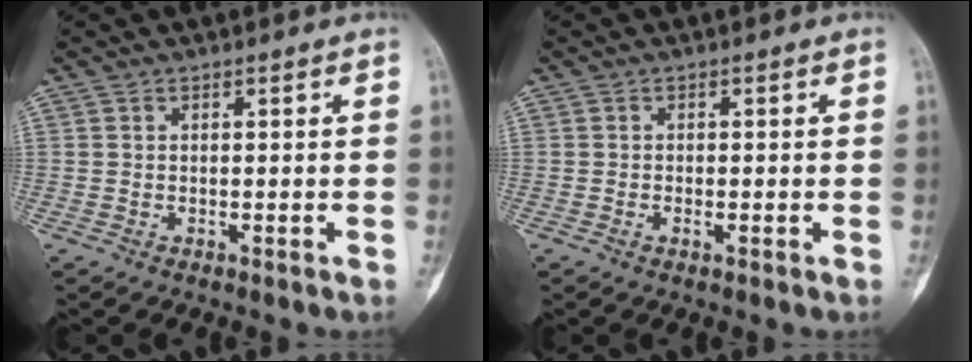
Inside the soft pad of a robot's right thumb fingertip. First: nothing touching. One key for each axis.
{"total": 1.0, "fx": -0.4, "fy": 0.4, "fz": 0.9, "tx": -0.018, "ty": 0.003, "tz": -0.006}